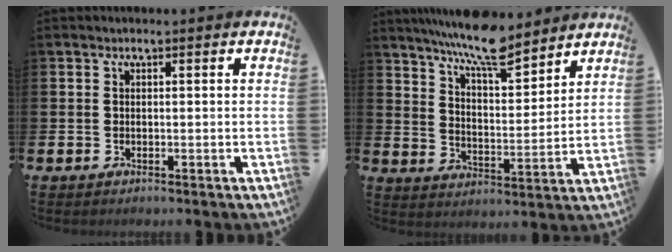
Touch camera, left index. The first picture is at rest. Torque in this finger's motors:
{"motor_torque": [0.36, -0.75, 1.05, 0.21]}